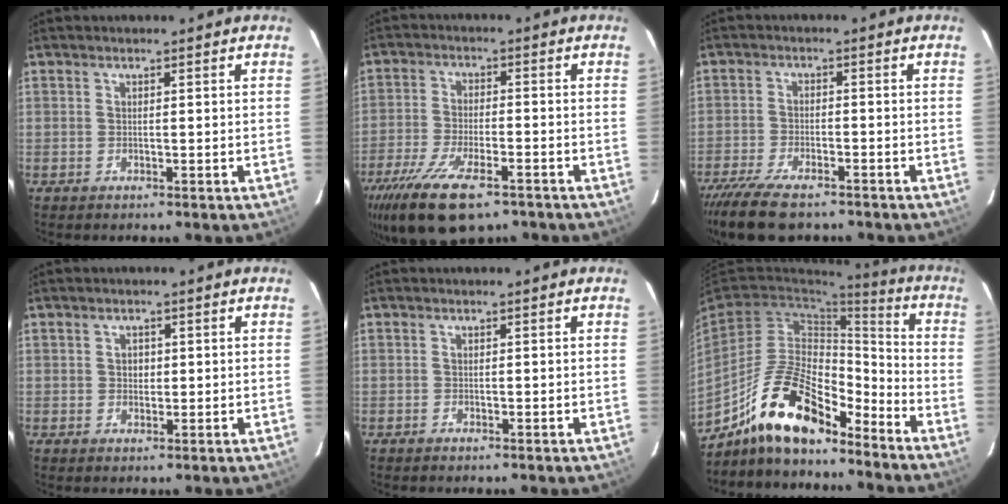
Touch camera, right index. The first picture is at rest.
{"total": 15.5, "force": [-10.2, 5.5, 10.3], "torque": [-0.223, -0.043, -0.181]}
{"total": 10.3, "force": [-8.4, 3.0, 5.2], "torque": [-0.128, -0.032, -0.152]}
{"total": 1.7, "force": [0.2, 1.6, 0.6], "torque": [-0.006, 0.006, 0.002]}
{"total": 0.0}
{"total": 17.5, "force": [-12.7, 6.4, 10.3], "torque": [-0.207, 0.010, -0.231]}